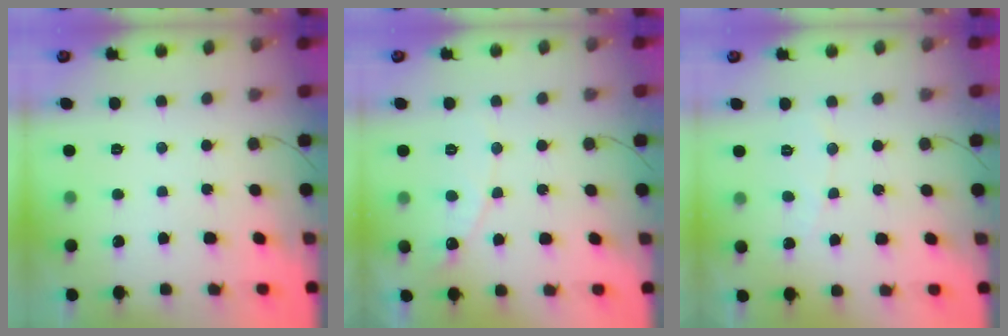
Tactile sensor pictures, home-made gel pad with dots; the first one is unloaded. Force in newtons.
{"total": 6.4, "press": 6.4, "slide": 0.3}
{"total": 3.0, "press": 2.9, "slide": 0.3}